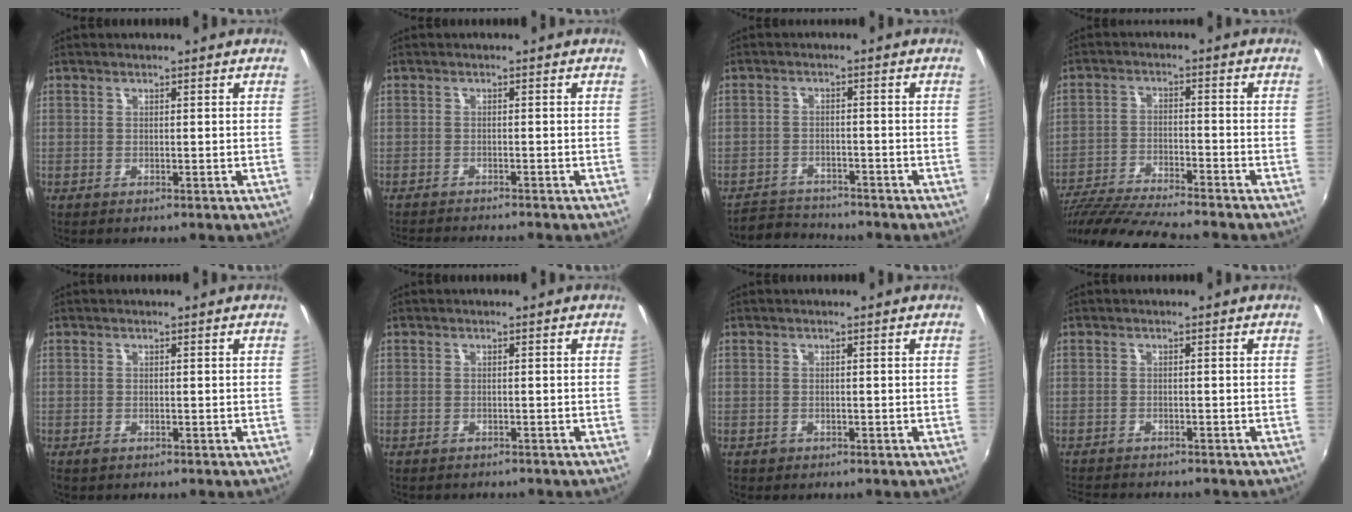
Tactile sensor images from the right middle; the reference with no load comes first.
{"total": 4.7, "force": [-4.4, -0.3, 1.6], "torque": [-0.039, -0.016, -0.074]}
{"total": 5.3, "force": [-5.1, 1.4, 0.2], "torque": [-0.024, 0.007, -0.091]}
{"total": 15.2, "force": [-13.5, 0.9, 6.9], "torque": [-0.147, -0.027, -0.235]}
{"total": 0.9, "force": [-0.6, 0.6, 0.4], "torque": [-0.009, -0.003, -0.012]}
{"total": 1.1, "force": [-1.0, 0.4, 0.3], "torque": [-0.009, -0.007, -0.011]}
{"total": 1.0, "force": [-0.5, 0.8, 0.2], "torque": [-0.006, -0.003, -0.006]}
{"total": 5.2, "force": [-4.9, 0.9, 1.7], "torque": [-0.045, -0.018, -0.079]}